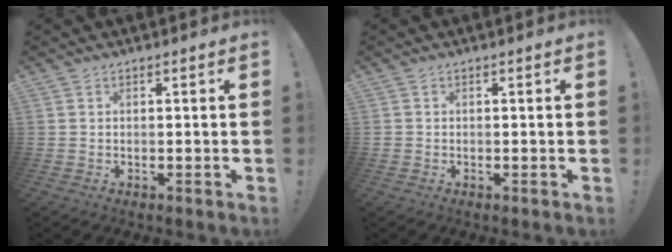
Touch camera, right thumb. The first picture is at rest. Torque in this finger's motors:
{"motor_torque": [-0.08, -0.09, 0.39, 0.36, 0.00]}